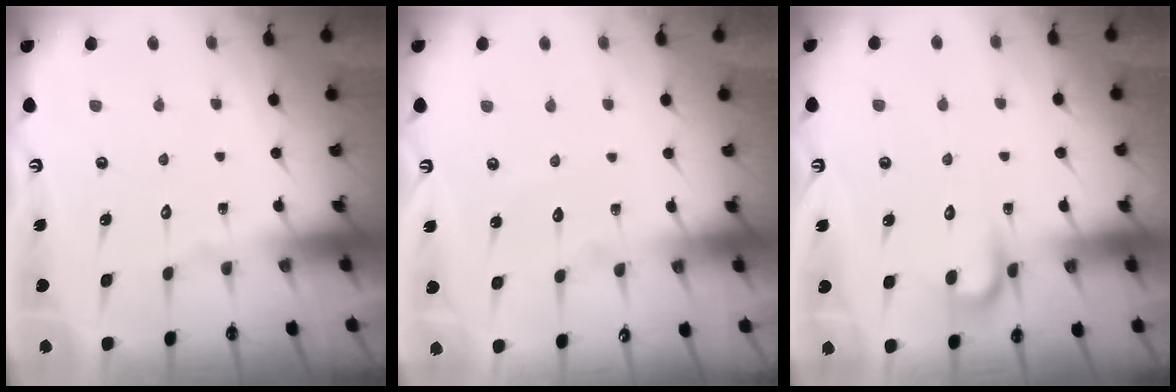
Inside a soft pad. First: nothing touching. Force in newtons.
{"total": 2.9, "press": 2.9, "slide": 0.3}
{"total": 4.1, "press": 4.1, "slide": 0.5}